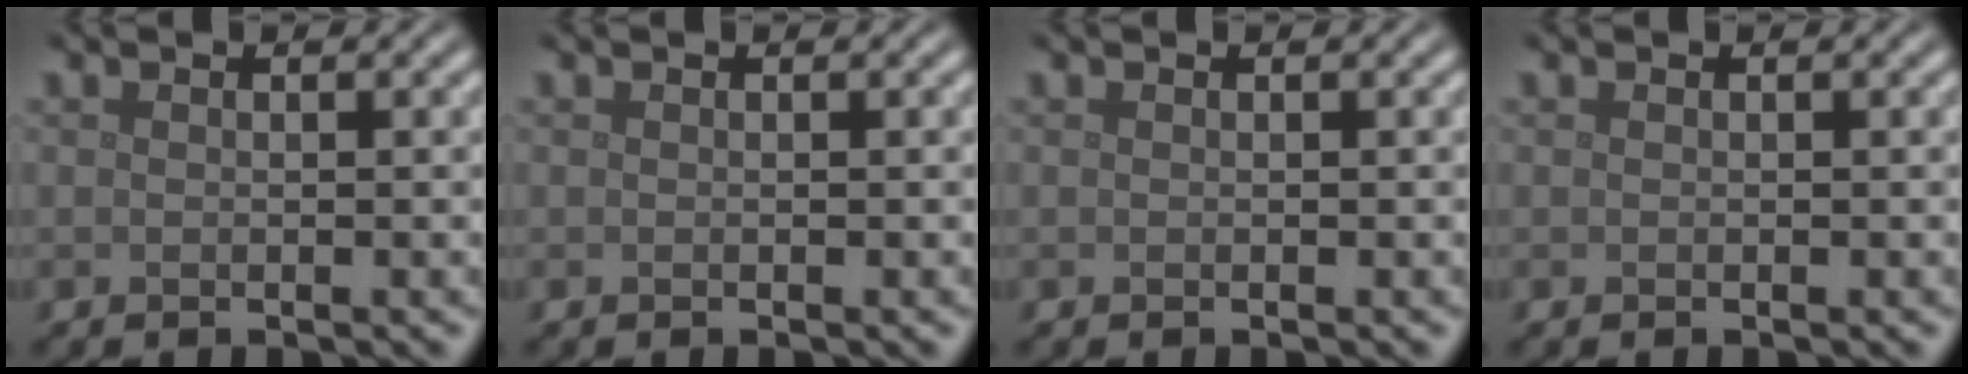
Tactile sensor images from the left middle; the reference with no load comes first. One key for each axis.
{"total": 0.0}
{"total": 0.0}
{"total": 0.0}